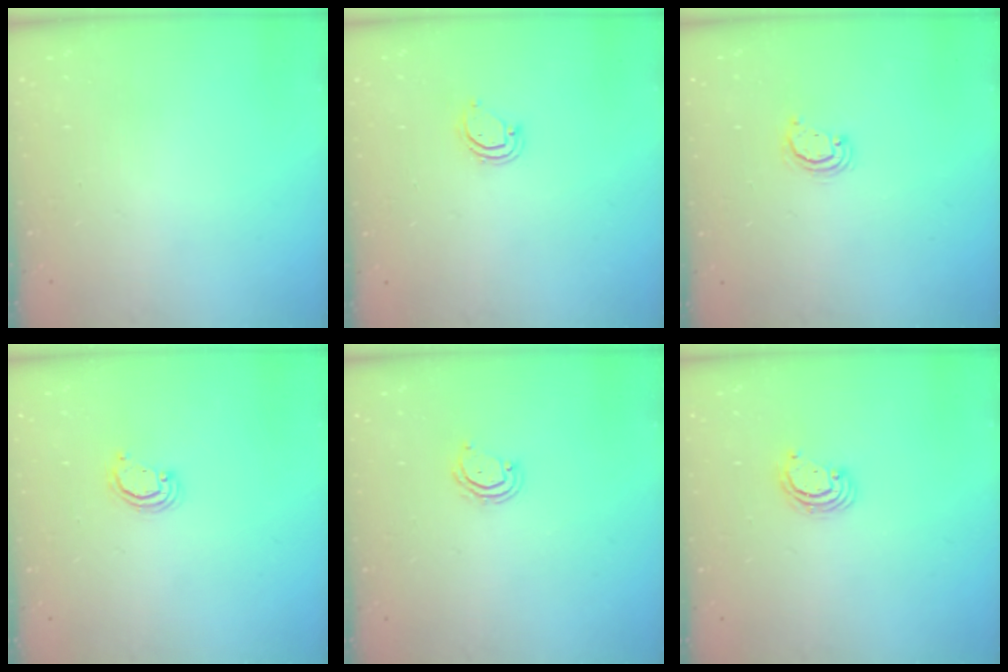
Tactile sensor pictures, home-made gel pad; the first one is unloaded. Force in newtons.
{"total": 3.9, "press": 3.9, "slide": 0.4}
{"total": 2.6, "press": 2.6, "slide": 0.3}
{"total": 2.0, "press": 2.0, "slide": 0.2}
{"total": 4.2, "press": 4.1, "slide": 0.4}
{"total": 3.3, "press": 3.3, "slide": 0.4}